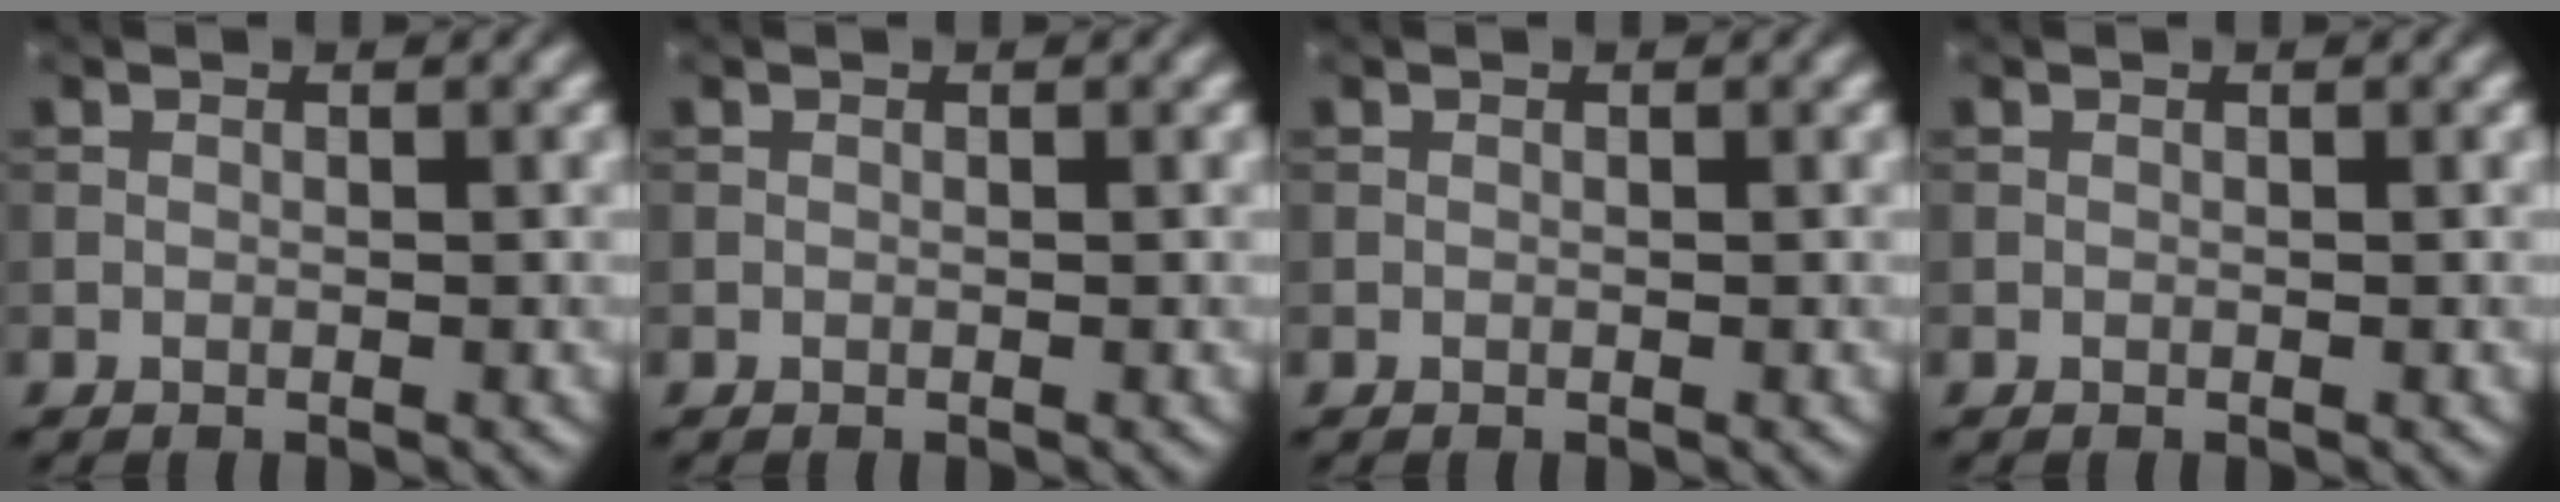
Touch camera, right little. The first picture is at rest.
{"total": 0.0}
{"total": 0.0}
{"total": 0.0}